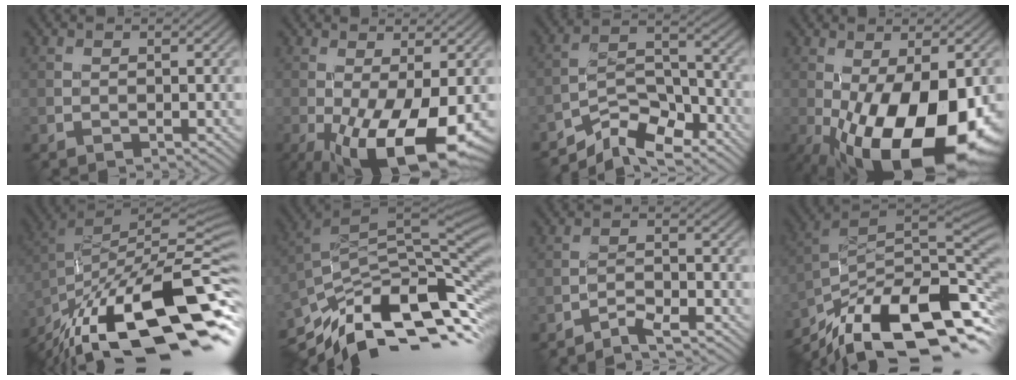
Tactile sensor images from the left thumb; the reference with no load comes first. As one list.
[{"total": 12.9, "force": [-4.7, 5.1, 10.8], "torque": [-0.196, -0.042, -0.060]}, {"total": 9.0, "force": [-7.7, 2.7, 3.9], "torque": [-0.060, 0.009, -0.153]}, {"total": 19.4, "force": [-6.9, 8.8, 15.9], "torque": [-0.273, -0.038, -0.085]}, {"total": 19.6, "force": [-12.1, 6.6, 14.0], "torque": [-0.204, 0.018, -0.191]}, {"total": 13.7, "force": [-6.3, 5.1, 11.1], "torque": [-0.243, -0.005, -0.110]}, {"total": 3.2, "force": [-2.8, 0.4, 1.4], "torque": [-0.023, 0.005, -0.057]}, {"total": 17.0, "force": [-9.6, 6.1, 12.5], "torque": [-0.256, 0.000, -0.166]}]